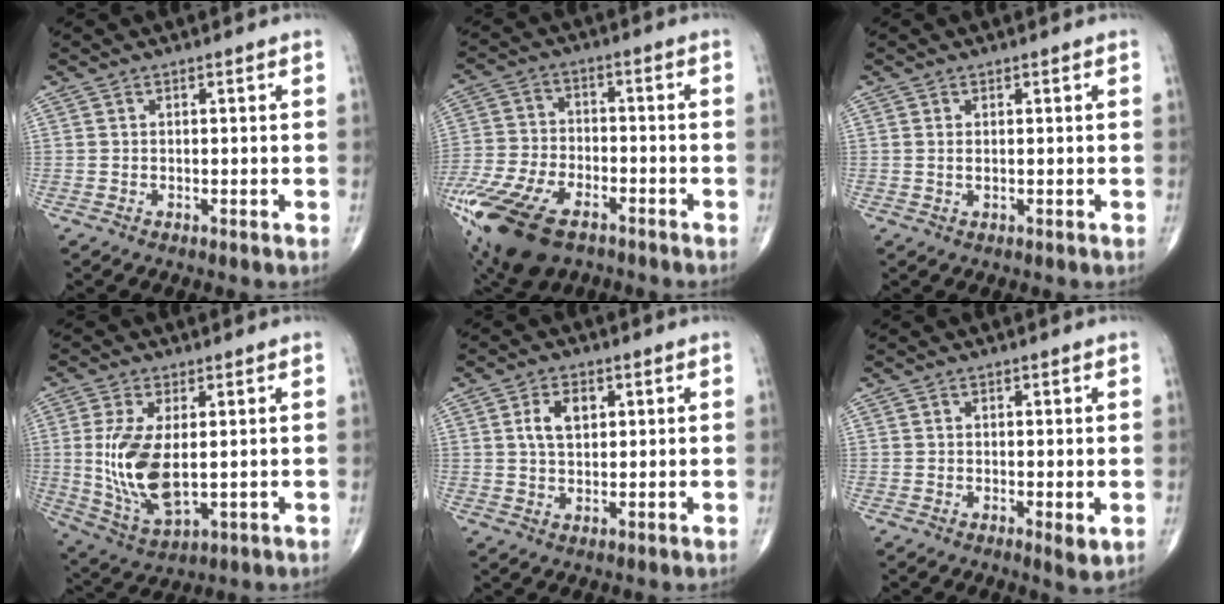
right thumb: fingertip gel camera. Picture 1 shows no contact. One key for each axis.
{"total": 19.2, "fx": -11.0, "fy": 9.7, "fz": 12.4, "tx": -0.295, "ty": 0.004, "tz": -0.204}
{"total": 0.7, "fx": 0.2, "fy": 0.2, "fz": 0.6, "tx": -0.015, "ty": 0.000, "tz": 0.006}
{"total": 12.7, "fx": 0.5, "fy": 6.0, "fz": 11.2, "tx": -0.232, "ty": -0.016, "tz": 0.026}
{"total": 5.3, "fx": 1.6, "fy": 3.2, "fz": 3.9, "tx": -0.063, "ty": -0.002, "tz": 0.029}
{"total": 2.3, "fx": -0.2, "fy": 0.6, "fz": 2.3, "tx": -0.035, "ty": -0.010, "tz": -0.003}